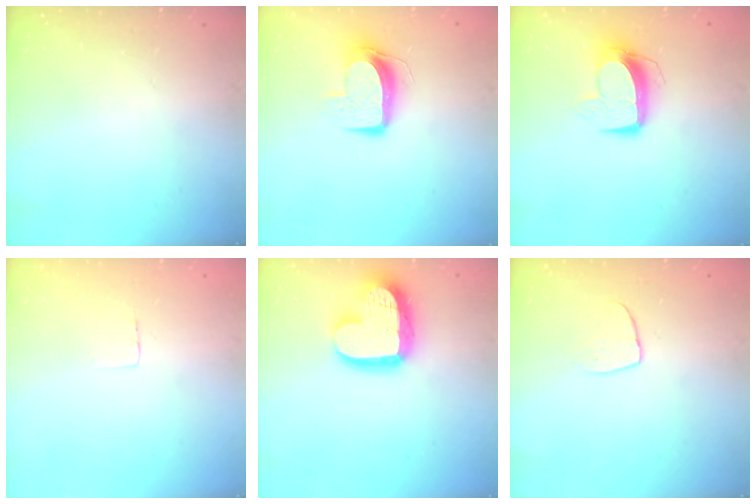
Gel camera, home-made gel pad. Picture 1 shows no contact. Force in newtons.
{"total": 9.7, "press": 9.7, "slide": 0.8}
{"total": 10.2, "press": 10.2, "slide": 0.6}
{"total": 2.3, "press": 2.3, "slide": 0.1}
{"total": 18.1, "press": 18.0, "slide": 1.5}
{"total": 6.5, "press": 6.5, "slide": 0.5}